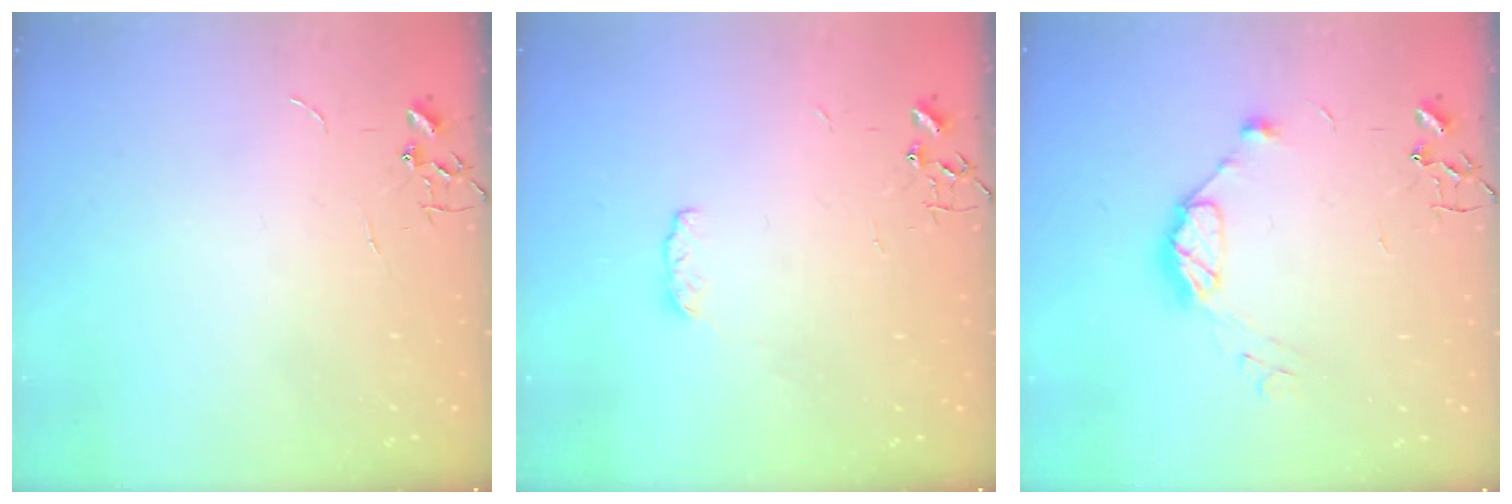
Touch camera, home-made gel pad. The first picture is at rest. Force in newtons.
{"total": 3.7, "press": 3.6, "slide": 0.6}
{"total": 8.3, "press": 8.3, "slide": 0.5}